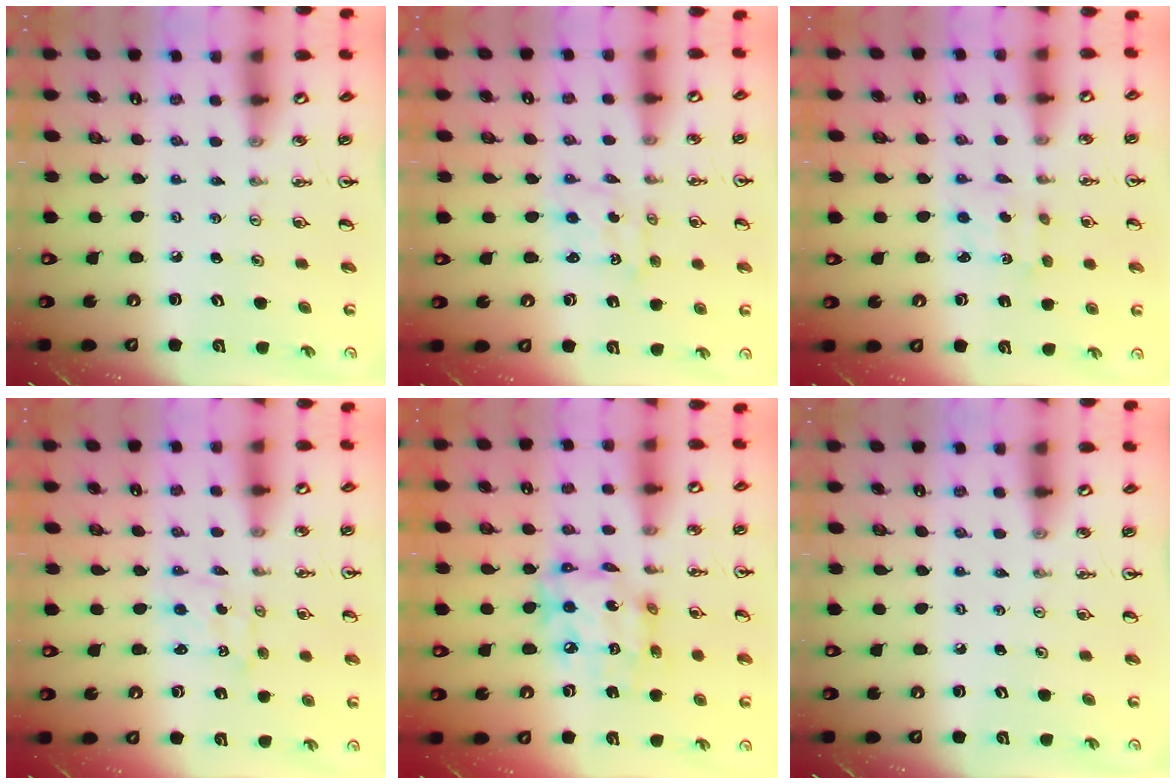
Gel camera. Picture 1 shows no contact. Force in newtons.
{"total": 0.7, "press": 0.7, "slide": 0.1}
{"total": 2.7, "press": 2.7, "slide": 0.5}
{"total": 1.1, "press": 0.7, "slide": 0.8}
{"total": 14.7, "press": 14.6, "slide": 1.8}
{"total": 0.0}